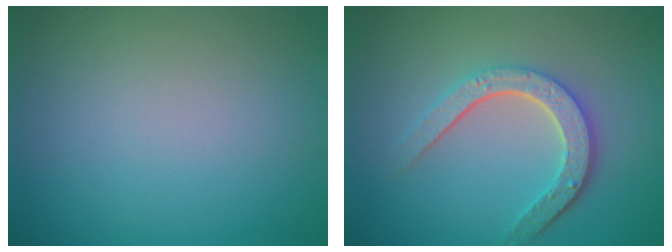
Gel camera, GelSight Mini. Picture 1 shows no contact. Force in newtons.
{"total": 4.7, "press": 3.6, "slide": 3.1}